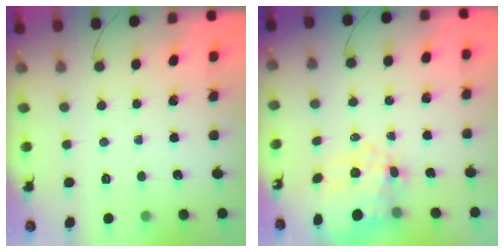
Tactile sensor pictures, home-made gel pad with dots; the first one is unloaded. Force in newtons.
{"total": 12.9, "press": 12.7, "slide": 2.8}